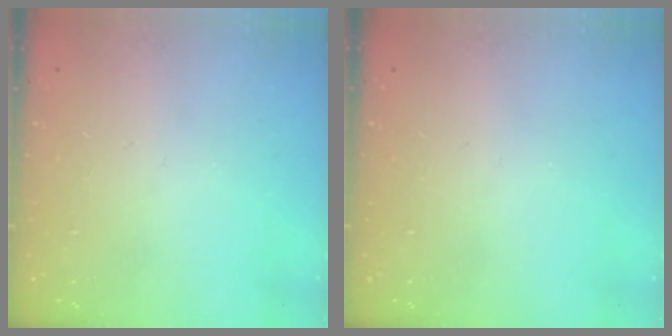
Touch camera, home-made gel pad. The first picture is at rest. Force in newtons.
{"total": 0.0}